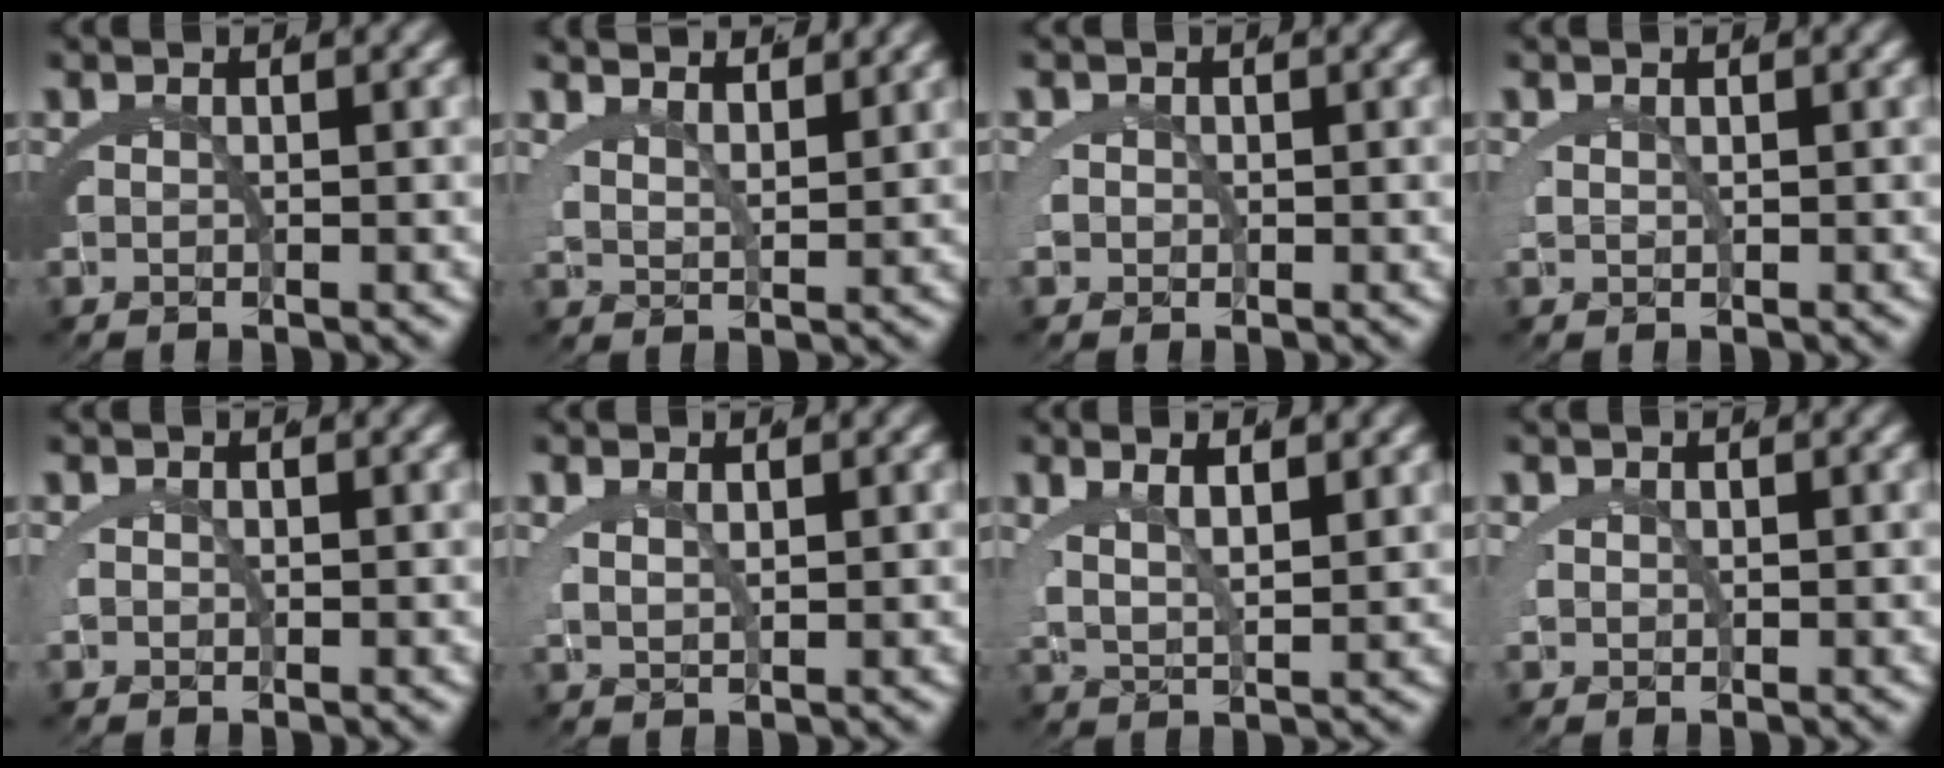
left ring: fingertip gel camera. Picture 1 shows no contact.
{"total": 4.2, "force": [3.6, 1.1, 1.9], "torque": [-0.034, -0.005, 0.066]}
{"total": 1.1, "force": [0.0, 1.0, 0.5], "torque": [-0.024, -0.005, 0.002]}
{"total": 0.6, "force": [0.4, 0.2, 0.4], "torque": [-0.019, -0.008, 0.015]}
{"total": 0.0}
{"total": 1.8, "force": [1.3, 0.5, 1.2], "torque": [-0.031, -0.008, 0.035]}
{"total": 4.6, "force": [2.1, 2.3, 3.4], "torque": [-0.063, 0.002, 0.039]}
{"total": 0.7, "force": [0.4, 0.5, 0.4], "torque": [-0.021, -0.006, 0.013]}